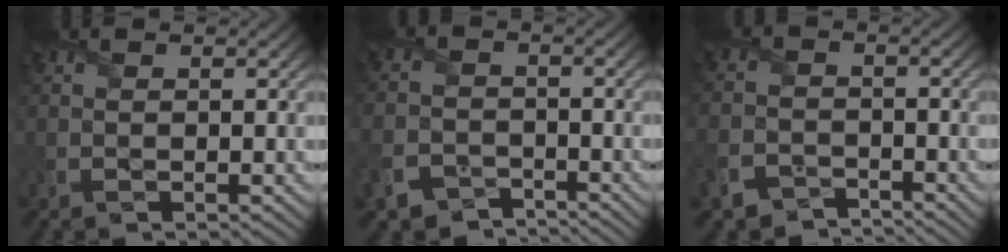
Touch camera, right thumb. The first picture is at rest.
{"total": 5.9, "force": [-4.3, 3.8, 1.5], "torque": [-0.037, -0.019, -0.086]}
{"total": 4.8, "force": [-4.0, 2.5, 1.2], "torque": [-0.033, -0.011, -0.084]}